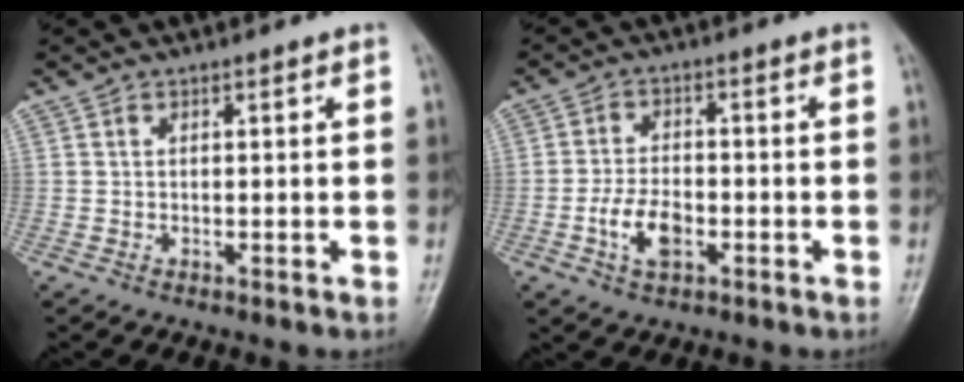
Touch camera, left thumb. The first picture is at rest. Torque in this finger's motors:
{"motor_torque": [-0.31, 0.55, 0.13, 0.07, 0.03]}